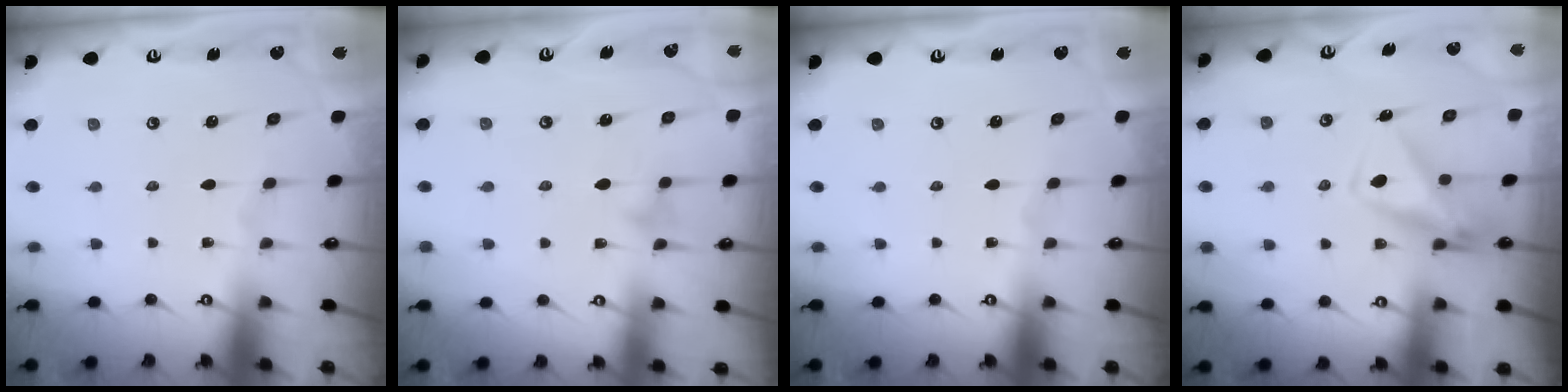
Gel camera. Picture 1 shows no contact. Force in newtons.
{"total": 6.3, "press": 6.3, "slide": 0.4}
{"total": 0.0}
{"total": 10.7, "press": 10.6, "slide": 1.0}